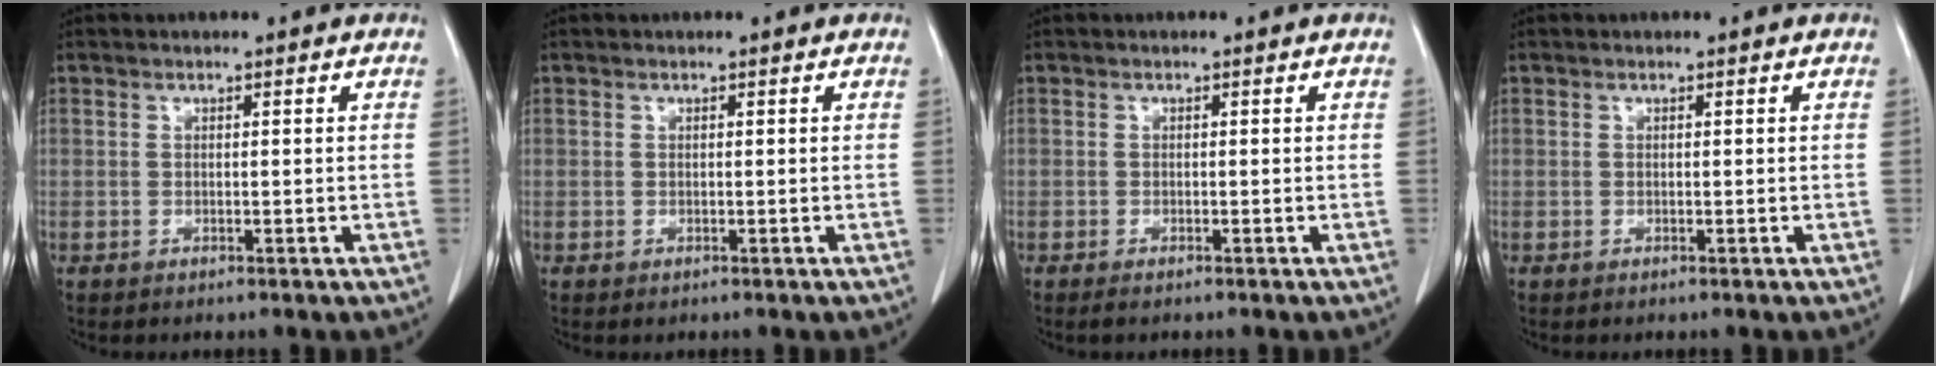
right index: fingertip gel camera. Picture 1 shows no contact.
{"total": 0.0}
{"total": 0.8, "force": [-0.6, 0.1, 0.5], "torque": [-0.008, -0.001, -0.006]}
{"total": 0.0}